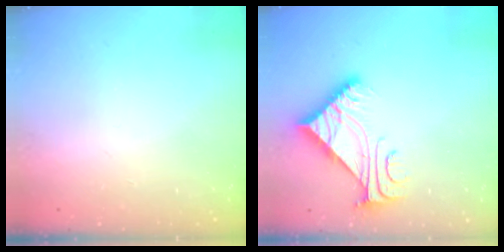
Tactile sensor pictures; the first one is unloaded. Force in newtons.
{"total": 6.1, "press": 6.1, "slide": 0.7}